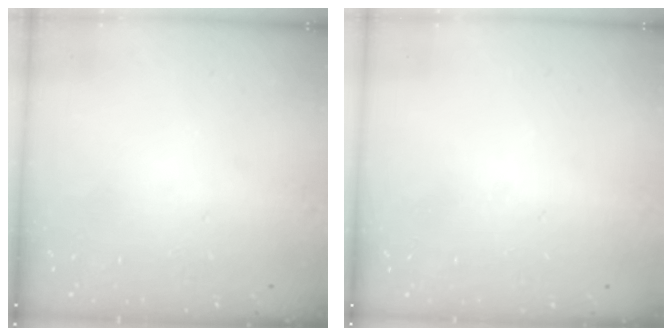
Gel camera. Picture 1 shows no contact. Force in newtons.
{"total": 0.8, "press": 0.7, "slide": 0.3}